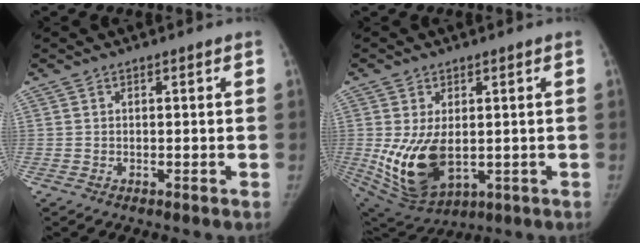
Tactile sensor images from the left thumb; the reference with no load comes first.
{"total": 13.3, "force": [-0.9, 8.0, 10.6], "torque": [-0.190, -0.017, 0.014]}